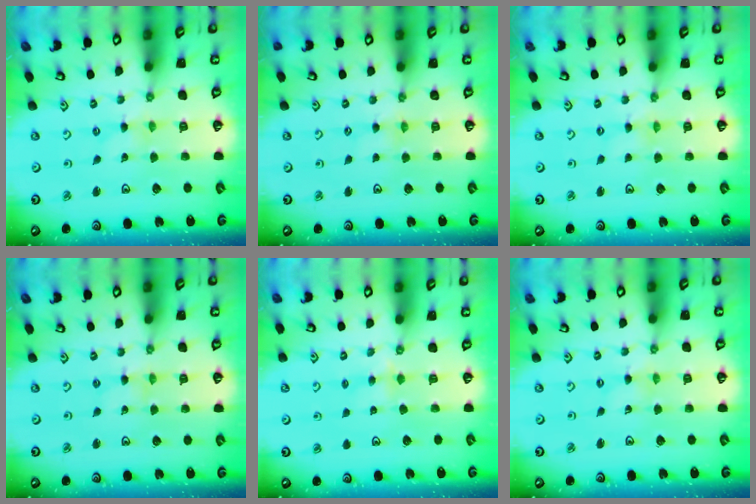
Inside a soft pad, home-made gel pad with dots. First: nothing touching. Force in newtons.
{"total": 1.3, "press": 1.3, "slide": 0.3}
{"total": 0.0}
{"total": 0.9, "press": 0.8, "slide": 0.1}
{"total": 2.9, "press": 2.9, "slide": 0.5}
{"total": 0.0}